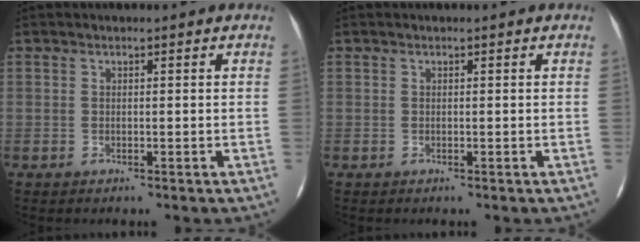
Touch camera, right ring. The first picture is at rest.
{"total": 0.0}